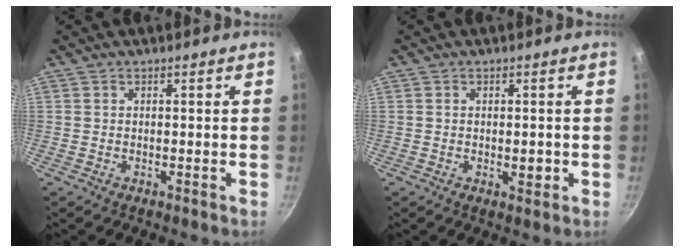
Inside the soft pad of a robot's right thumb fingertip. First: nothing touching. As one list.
[{"total": 2.1, "force": [-0.3, 1.0, 1.8], "torque": [-0.025, -0.004, -0.003]}]